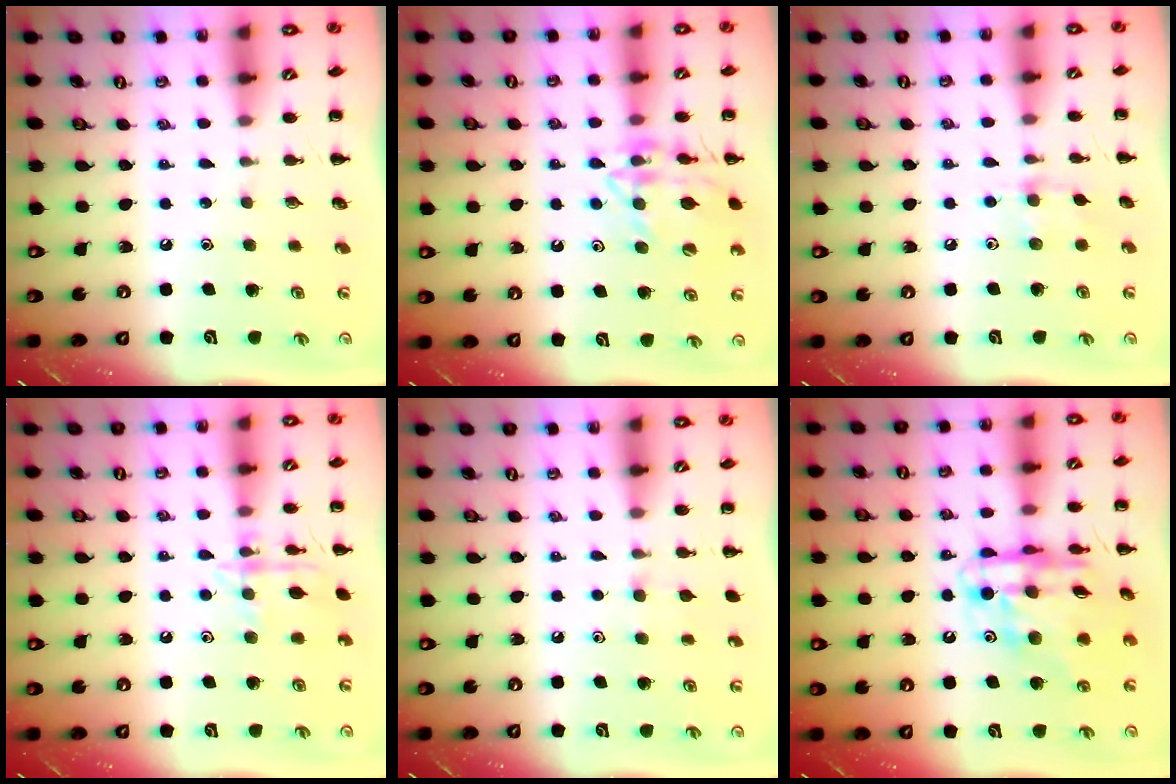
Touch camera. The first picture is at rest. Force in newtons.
{"total": 14.8, "press": 14.7, "slide": 1.1}
{"total": 4.8, "press": 4.8, "slide": 0.8}
{"total": 11.2, "press": 11.2, "slide": 0.6}
{"total": 5.5, "press": 5.1, "slide": 2.0}
{"total": 16.7, "press": 16.1, "slide": 4.4}